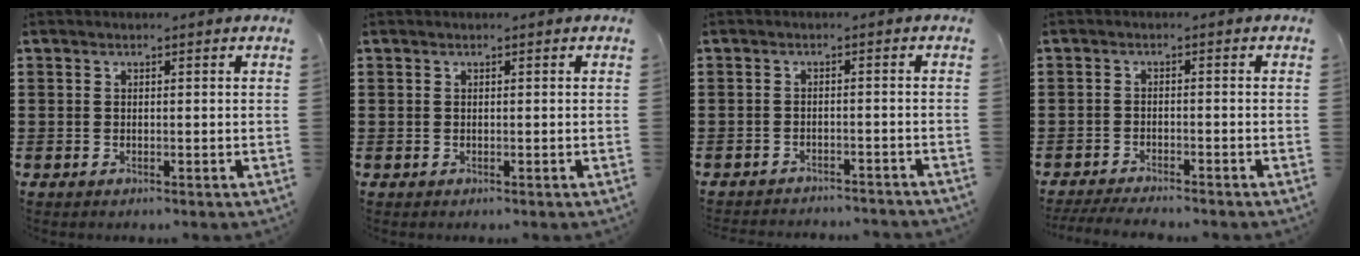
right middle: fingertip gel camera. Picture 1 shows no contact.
{"total": 0.0}
{"total": 2.0, "force": [-2.0, -0.1, 0.1], "torque": [-0.006, 0.002, -0.043]}
{"total": 2.7, "force": [-2.6, 0.1, 0.6], "torque": [-0.019, -0.002, -0.055]}